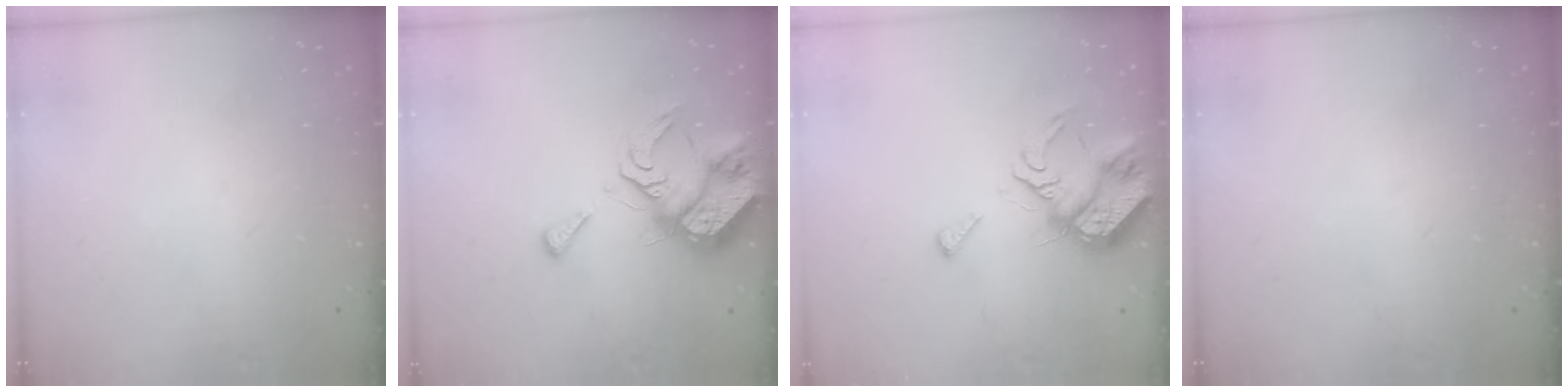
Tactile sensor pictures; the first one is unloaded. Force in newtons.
{"total": 11.0, "press": 10.9, "slide": 1.2}
{"total": 8.0, "press": 7.9, "slide": 0.8}
{"total": 0.0}